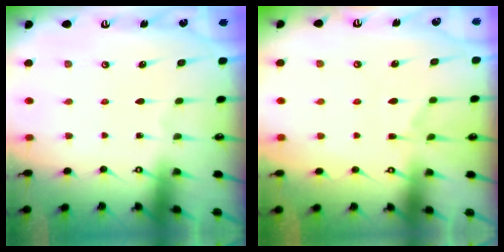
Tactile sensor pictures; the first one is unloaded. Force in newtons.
{"total": 1.0, "press": 0.2, "slide": 1.0}